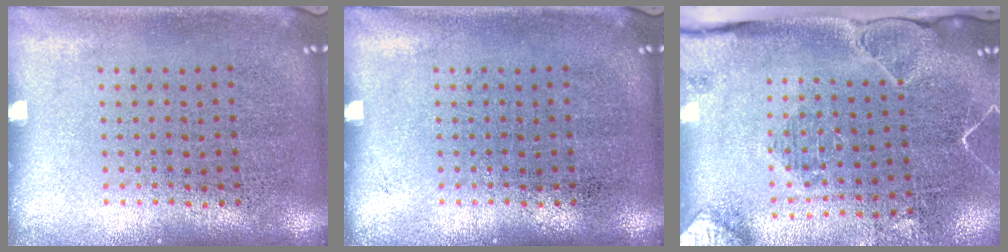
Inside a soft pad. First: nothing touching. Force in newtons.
{"total": 0.0}
{"total": 2.1, "press": 2.0, "slide": 0.6}